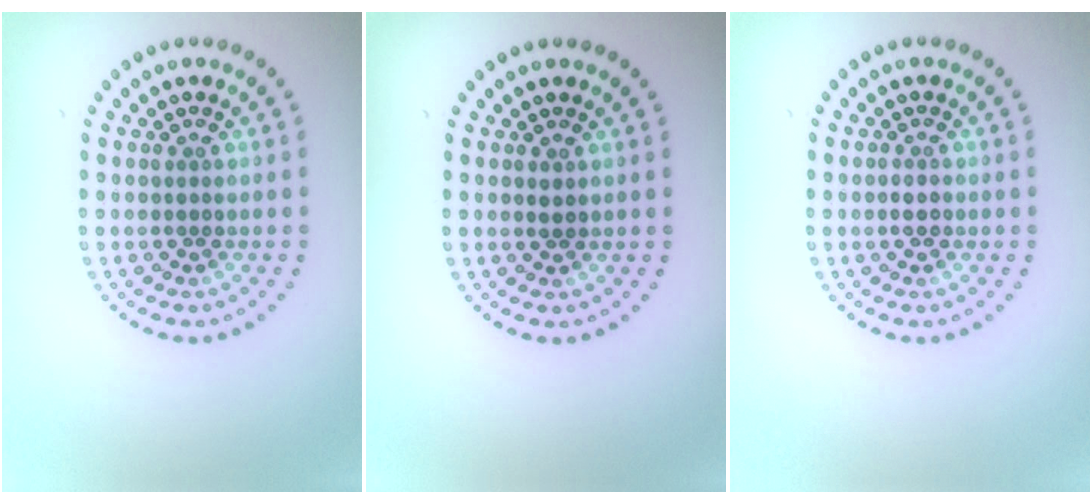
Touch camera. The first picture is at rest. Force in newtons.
{"total": 0.7, "press": 0.6, "slide": 0.2}
{"total": 1.0, "press": 0.9, "slide": 0.5}